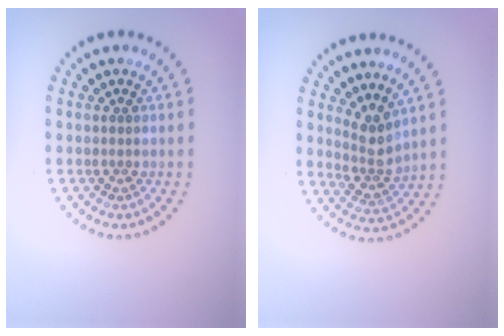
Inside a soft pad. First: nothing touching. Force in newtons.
{"total": 2.8, "press": 2.2, "slide": 1.7}